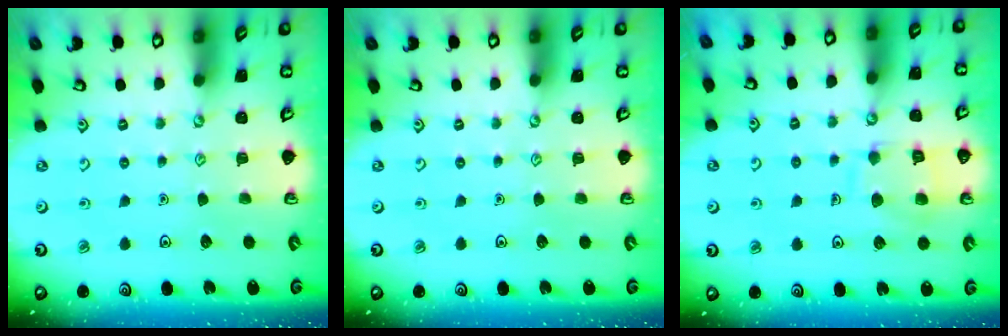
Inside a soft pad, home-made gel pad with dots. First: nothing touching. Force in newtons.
{"total": 0.0}
{"total": 10.6, "press": 10.6, "slide": 1.0}